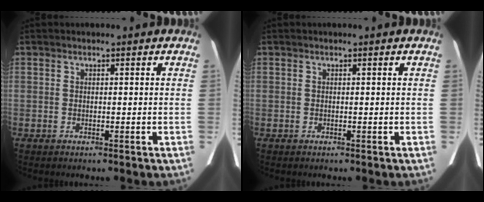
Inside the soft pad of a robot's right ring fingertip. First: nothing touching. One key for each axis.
{"total": 0.0}